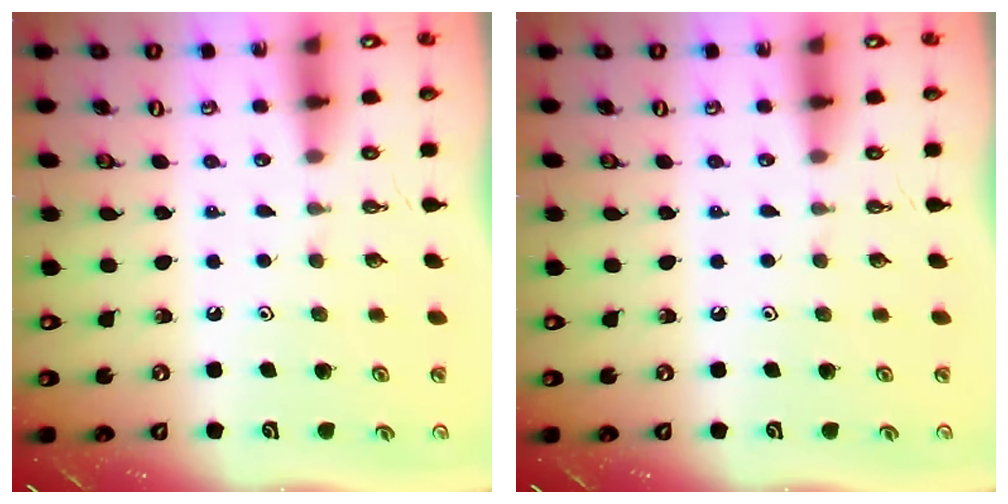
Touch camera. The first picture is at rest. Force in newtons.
{"total": 0.0}